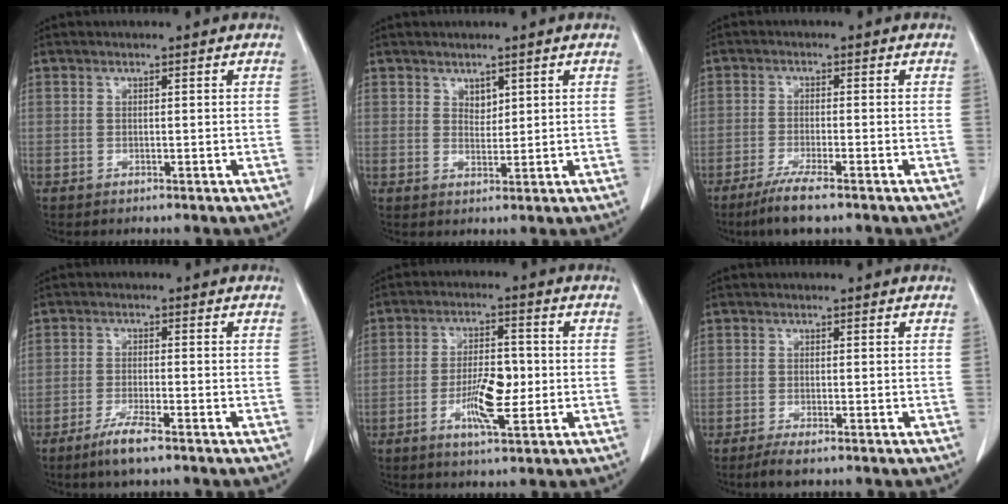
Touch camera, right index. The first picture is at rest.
{"total": 1.9, "force": [1.2, 1.2, 0.9], "torque": [-0.013, -0.003, 0.026]}
{"total": 6.0, "force": [-4.3, 0.2, 4.2], "torque": [-0.075, -0.015, -0.072]}
{"total": 4.7, "force": [-3.2, 0.2, 3.4], "torque": [-0.069, -0.009, -0.061]}
{"total": 7.6, "force": [-1.6, 2.2, 7.1], "torque": [-0.130, 0.004, -0.024]}
{"total": 2.3, "force": [-1.7, 0.2, 1.6], "torque": [-0.029, -0.006, -0.030]}